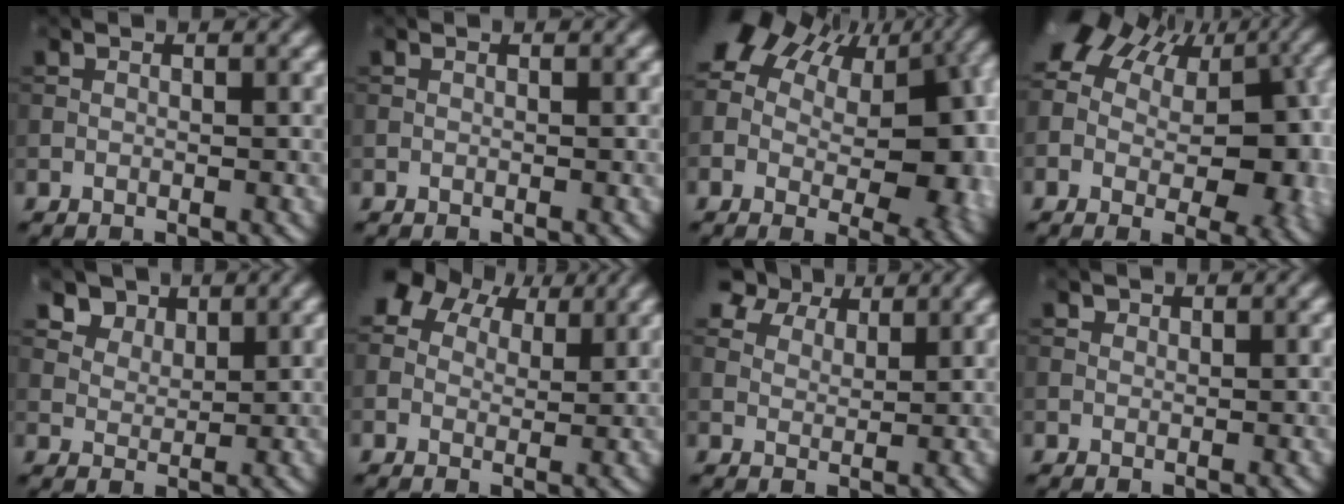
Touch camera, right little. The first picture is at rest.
{"total": 0.0}
{"total": 19.5, "force": [4.5, 12.1, 14.6], "torque": [-0.222, 0.013, 0.100]}
{"total": 17.9, "force": [4.0, 11.7, 12.9], "torque": [-0.207, 0.020, 0.079]}
{"total": 4.2, "force": [3.1, 2.6, 1.4], "torque": [-0.045, -0.018, 0.075]}
{"total": 5.2, "force": [3.4, 3.2, 2.3], "torque": [-0.047, 0.009, 0.048]}
{"total": 7.3, "force": [5.6, 3.5, 3.0], "torque": [-0.072, 0.003, 0.097]}
{"total": 0.7, "force": [0.5, 0.4, 0.1], "torque": [-0.001, 0.000, 0.009]}